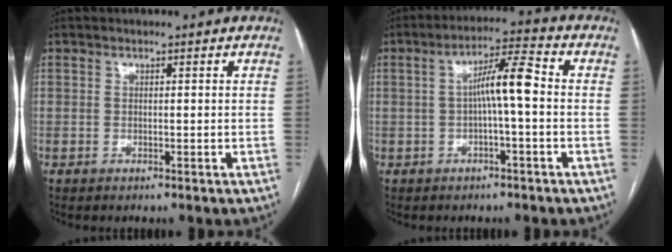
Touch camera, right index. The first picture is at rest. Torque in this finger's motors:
{"motor_torque": [1.09, 0.12, 0.34, 0.13]}